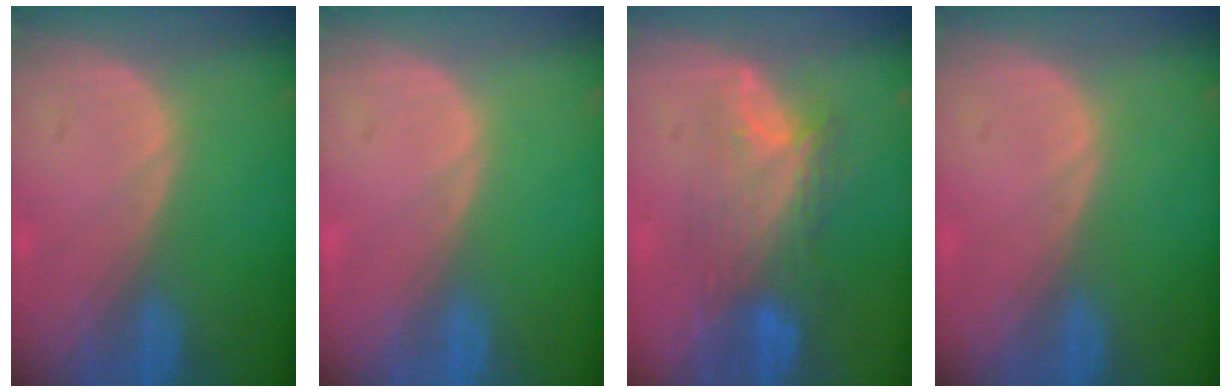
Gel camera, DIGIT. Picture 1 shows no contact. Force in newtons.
{"total": 0.0}
{"total": 7.7, "press": 7.3, "slide": 2.5}
{"total": 0.0}